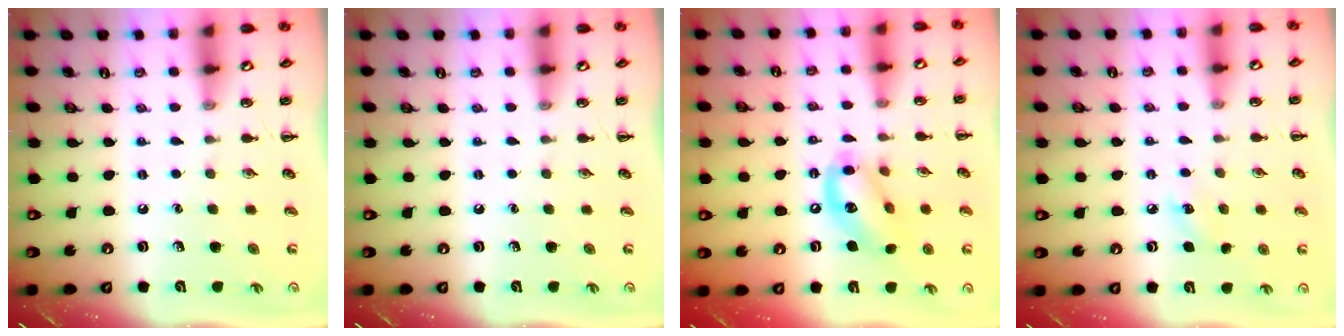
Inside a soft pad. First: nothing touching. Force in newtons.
{"total": 0.0}
{"total": 14.0, "press": 13.7, "slide": 3.0}
{"total": 5.2, "press": 5.0, "slide": 1.3}